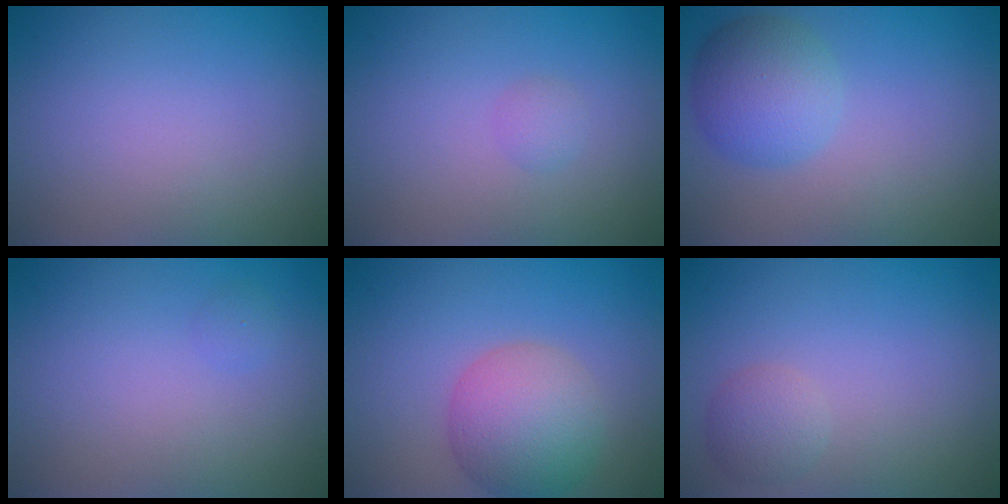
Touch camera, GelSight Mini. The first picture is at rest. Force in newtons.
{"total": 1.0, "press": 1.0, "slide": 0.1}
{"total": 4.4, "press": 4.4, "slide": 0.1}
{"total": 0.6, "press": 0.6, "slide": 0.0}
{"total": 6.0, "press": 6.0, "slide": 0.4}
{"total": 2.1, "press": 2.1, "slide": 0.1}